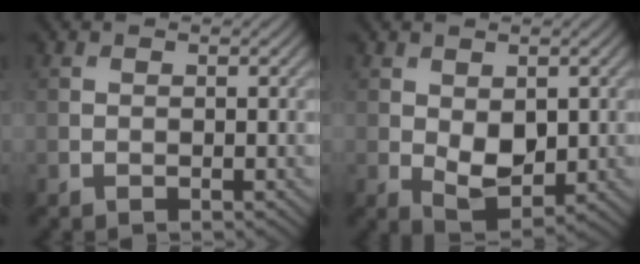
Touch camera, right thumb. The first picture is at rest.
{"total": 4.3, "force": [0.1, 2.7, 3.4], "torque": [-0.065, -0.009, 0.011]}